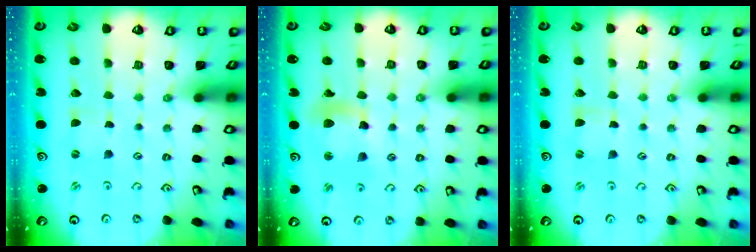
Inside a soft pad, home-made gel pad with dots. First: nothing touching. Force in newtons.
{"total": 11.0, "press": 10.8, "slide": 1.7}
{"total": 0.0}